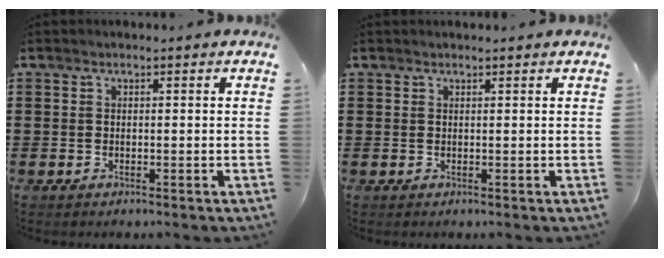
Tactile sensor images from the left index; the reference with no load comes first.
{"total": 0.5, "force": [0.5, -0.1, 0.1], "torque": [-0.004, 0.000, 0.011]}